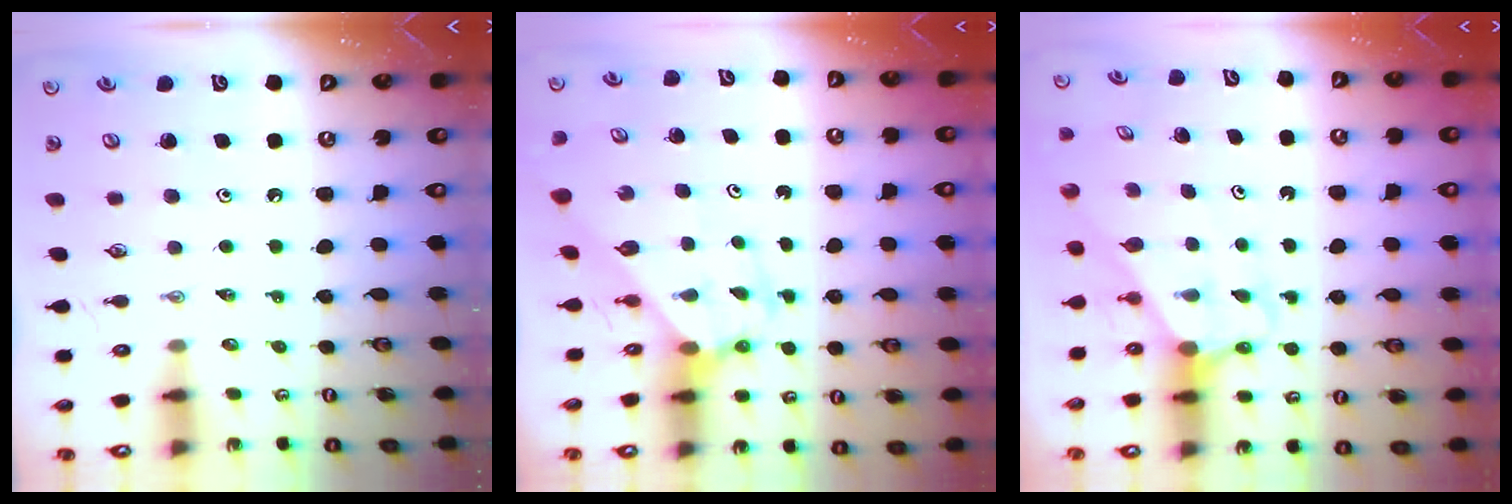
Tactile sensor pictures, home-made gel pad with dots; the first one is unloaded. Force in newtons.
{"total": 2.9, "press": 2.9, "slide": 0.2}
{"total": 2.6, "press": 2.6, "slide": 0.1}